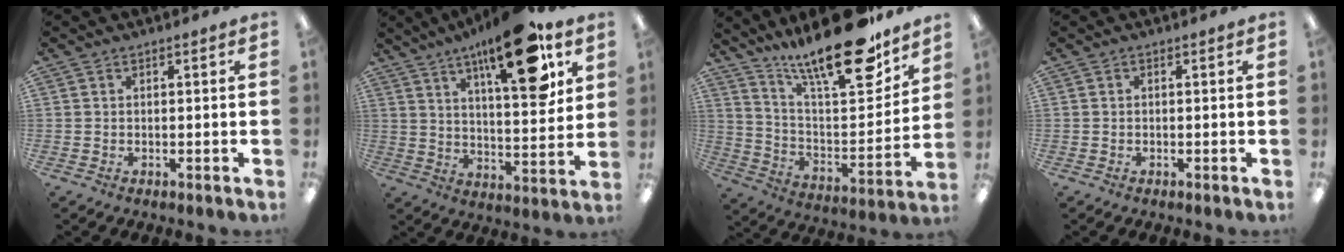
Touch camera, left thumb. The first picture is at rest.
{"total": 19.5, "force": [12.0, 5.5, 14.3], "torque": [-0.214, -0.062, 0.184]}
{"total": 23.2, "force": [17.9, 5.2, 13.8], "torque": [-0.225, -0.126, 0.296]}
{"total": 0.0}